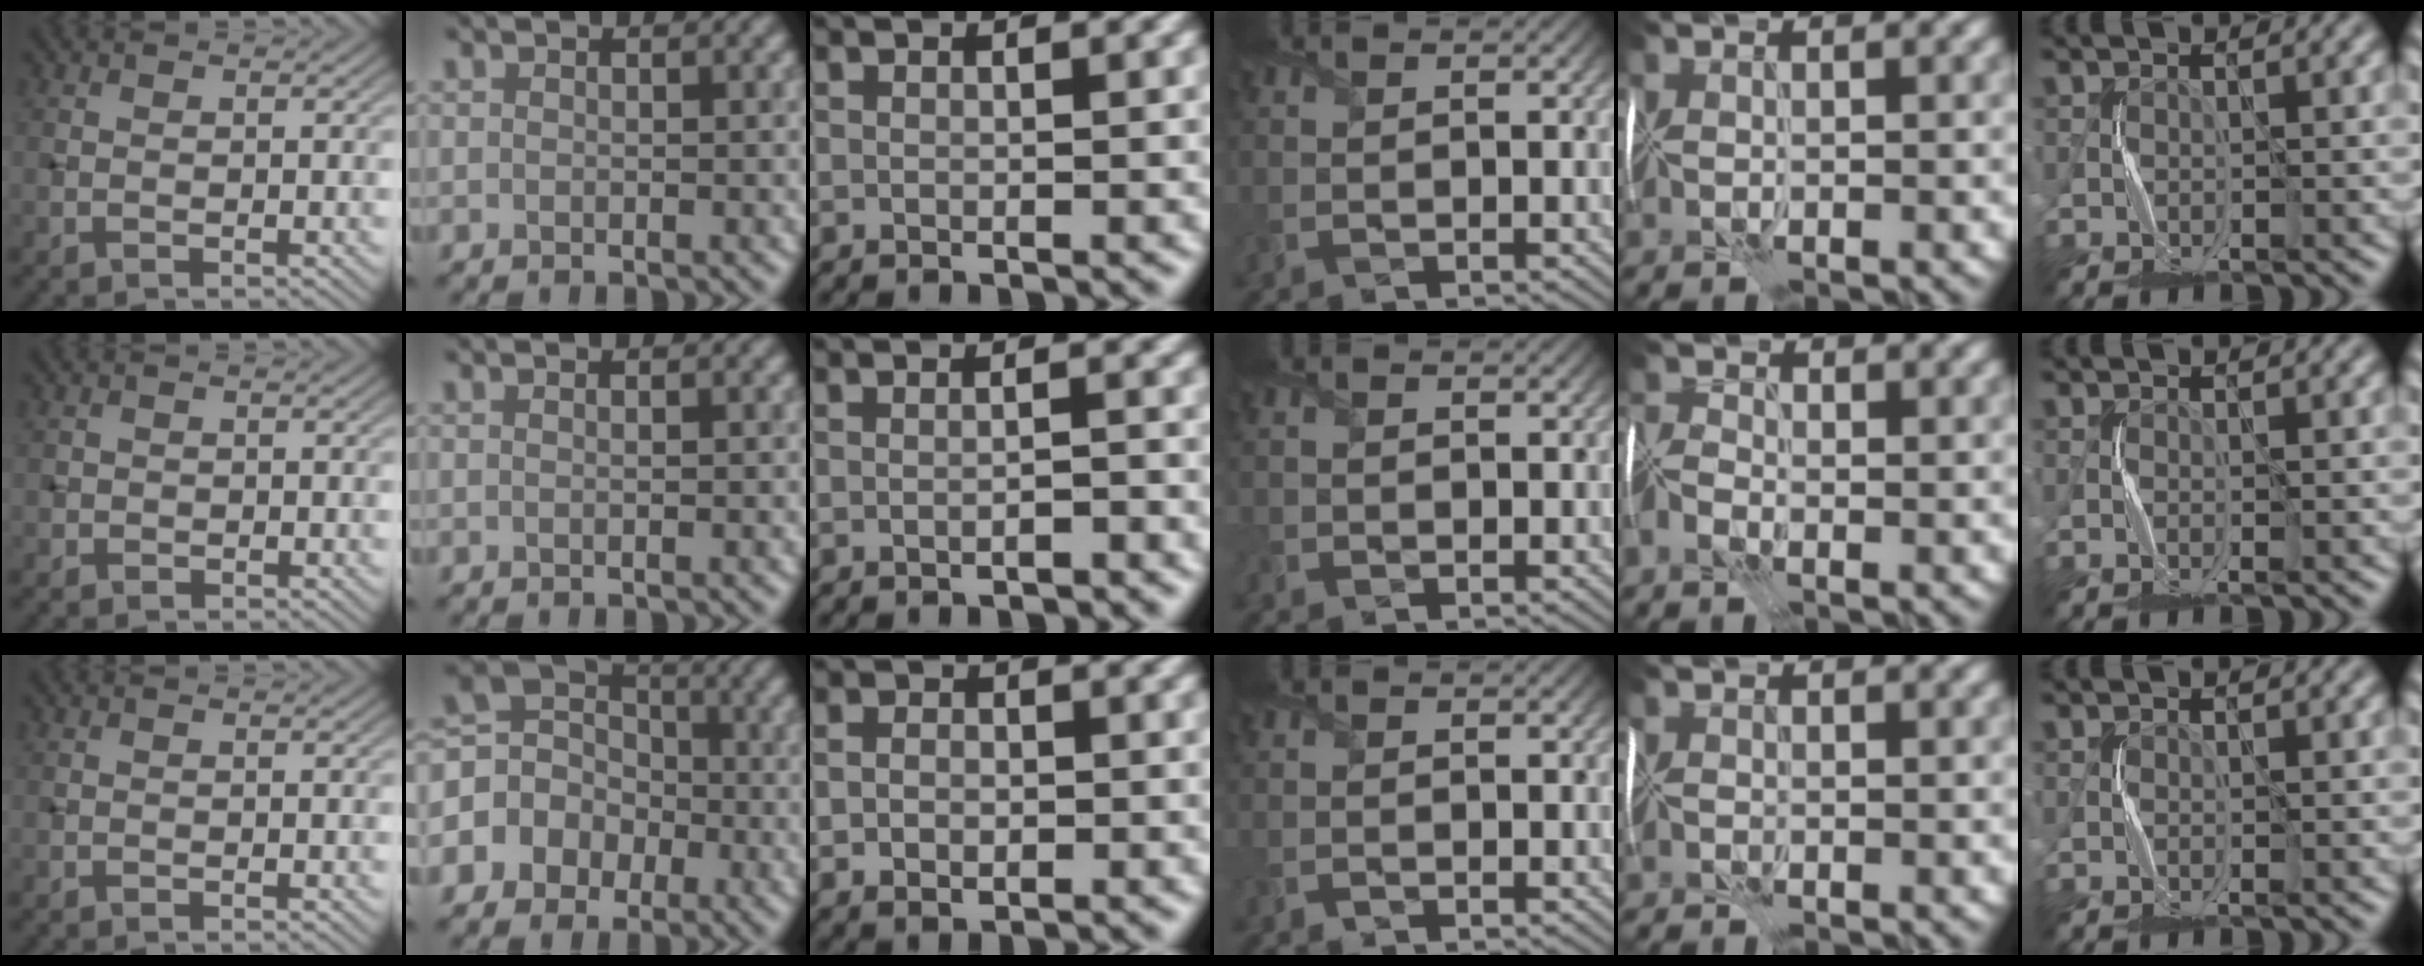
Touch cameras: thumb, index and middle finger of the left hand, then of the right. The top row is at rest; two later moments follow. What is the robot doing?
{"motion": "fold", "object": "memory foam"}